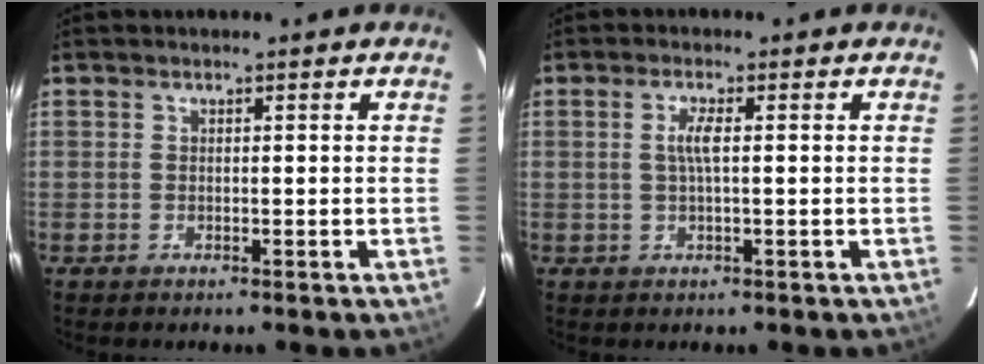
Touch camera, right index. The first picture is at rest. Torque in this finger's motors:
{"motor_torque": [0.23, 0.03, 0.09, 0.07]}